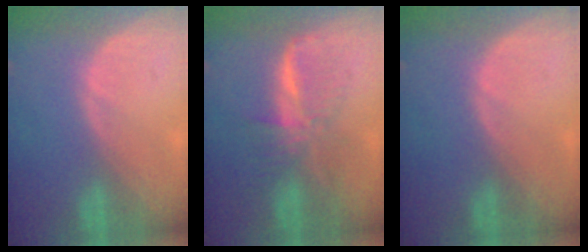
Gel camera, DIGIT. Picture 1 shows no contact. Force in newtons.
{"total": 6.2, "press": 6.1, "slide": 0.6}
{"total": 0.0}